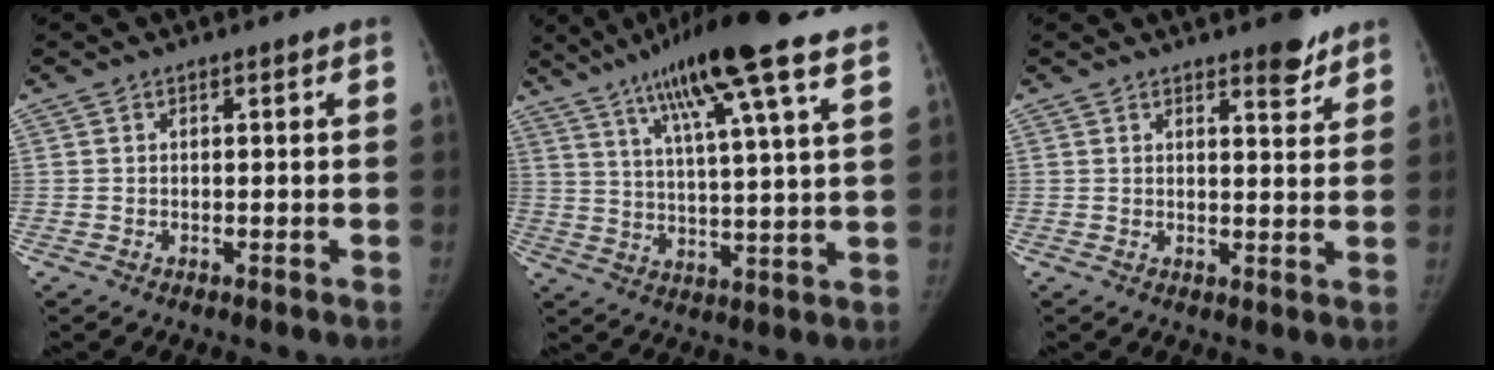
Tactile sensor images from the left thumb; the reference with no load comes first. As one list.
[{"total": 19.9, "force": [13.8, 1.7, 14.3], "torque": [-0.214, -0.024, 0.198]}, {"total": 4.6, "force": [3.5, 1.4, 2.5], "torque": [-0.018, -0.026, 0.048]}]